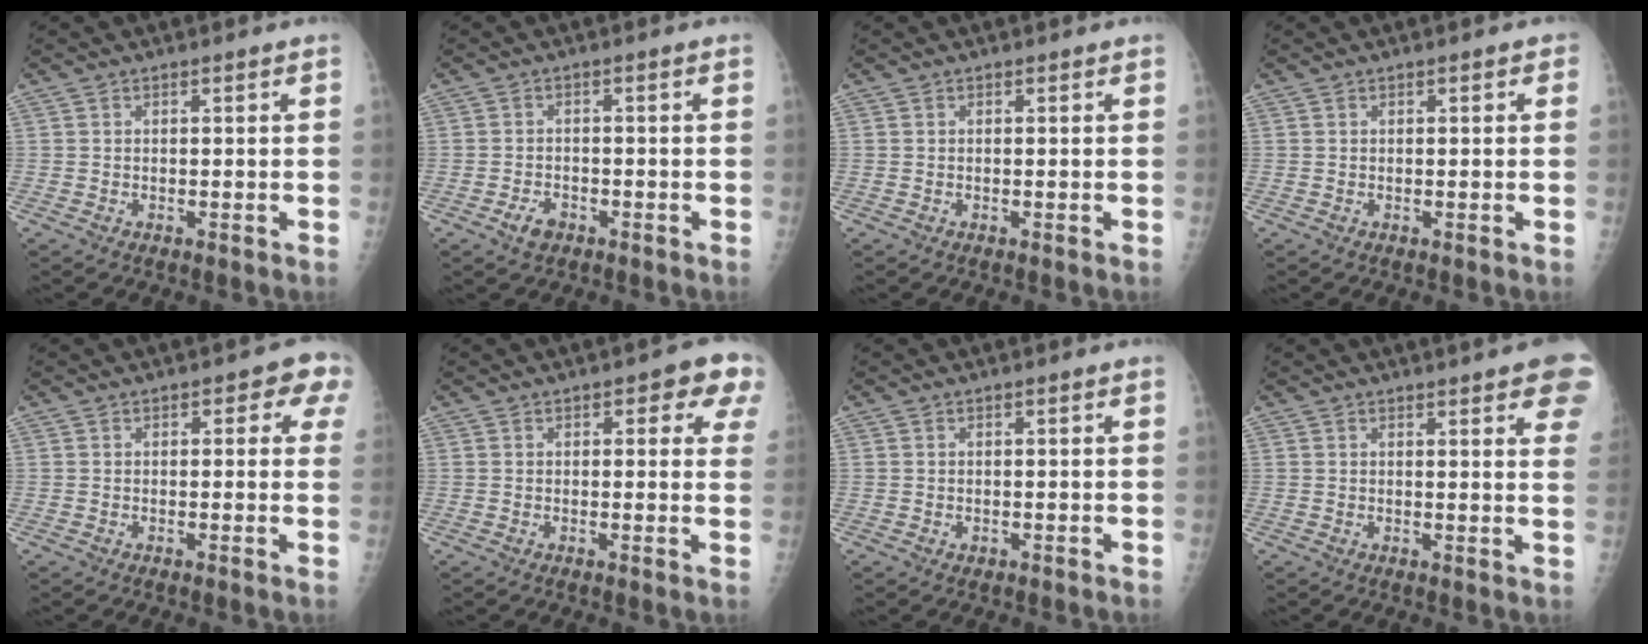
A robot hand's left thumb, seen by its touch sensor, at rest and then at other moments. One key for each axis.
{"total": 2.9, "fx": -1.7, "fy": 1.7, "fz": 1.6, "tx": -0.027, "ty": 0.013, "tz": -0.026}
{"total": 0.0}
{"total": 1.2, "fx": 0.4, "fy": 0.5, "fz": 1.0, "tx": -0.008, "ty": 0.002, "tz": 0.003}
{"total": 5.0, "fx": 1.8, "fy": 2.5, "fz": 4.0, "tx": -0.009, "ty": 0.001, "tz": 0.009}
{"total": 6.7, "fx": 3.0, "fy": 2.9, "fz": 5.3, "tx": -0.026, "ty": -0.003, "tz": 0.024}
{"total": 0.6, "fx": -0.1, "fy": 0.4, "fz": 0.4, "tx": -0.004, "ty": 0.004, "tz": 0.001}
{"total": 10.8, "fx": 6.3, "fy": 2.2, "fz": 8.4, "tx": -0.082, "ty": -0.014, "tz": 0.063}